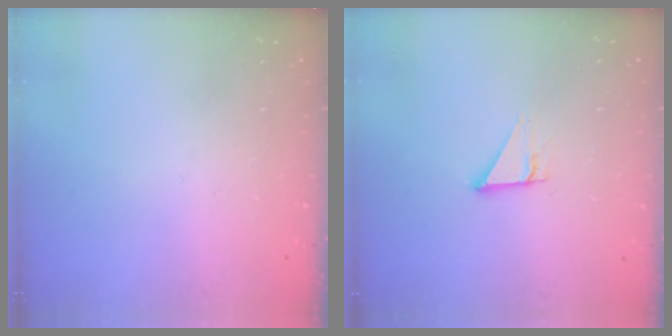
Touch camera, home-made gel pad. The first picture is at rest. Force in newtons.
{"total": 3.1, "press": 3.1, "slide": 0.2}